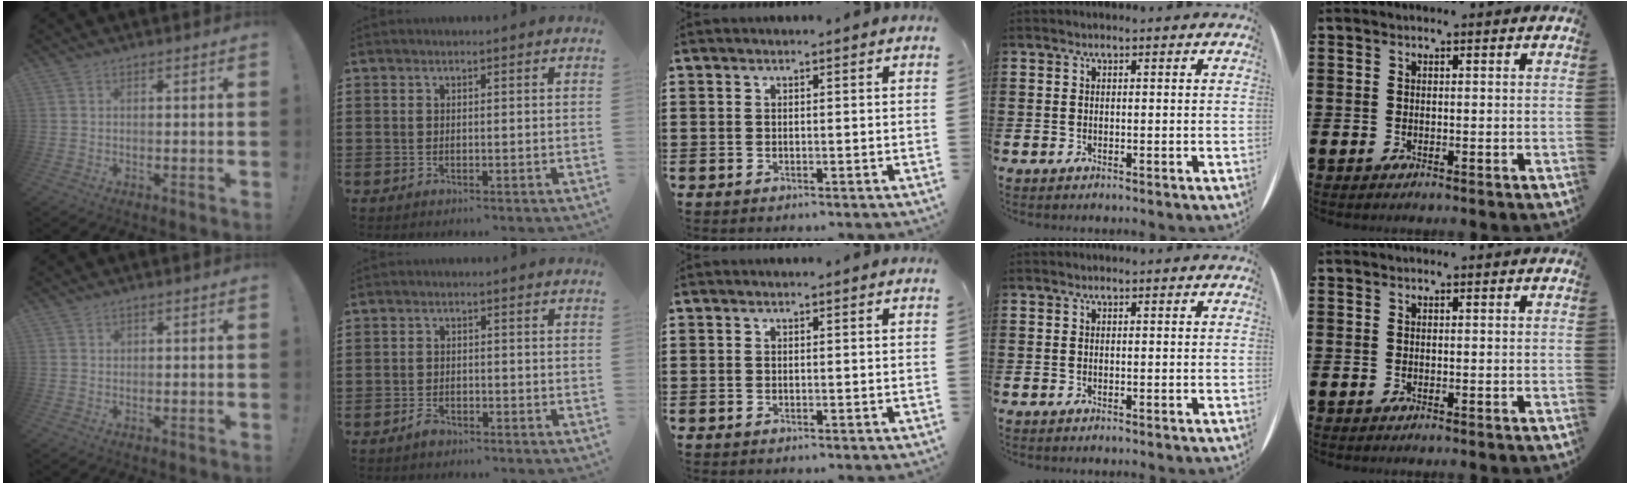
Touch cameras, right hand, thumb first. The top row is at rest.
{"thumb": {"total": 0.8, "force": [0.4, 0.7, 0.0], "torque": [0.007, -0.002, 0.007]}, "index": {"total": 1.5, "force": [-1.3, 0.7, 0.6], "torque": [-0.014, -0.002, -0.025]}}